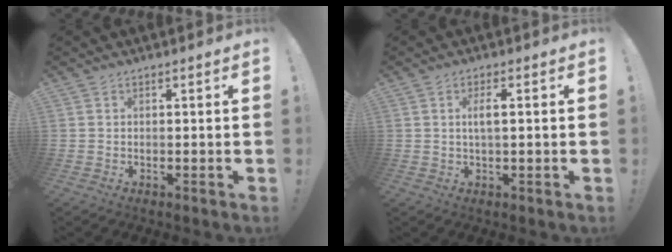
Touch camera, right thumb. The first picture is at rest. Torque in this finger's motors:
{"motor_torque": [-0.08, 0.16, 0.30, -0.28, 0.00]}